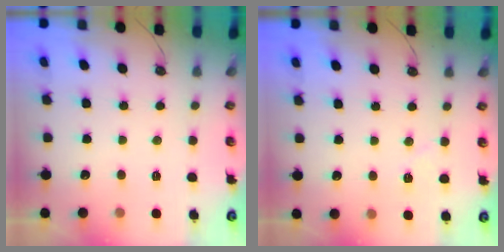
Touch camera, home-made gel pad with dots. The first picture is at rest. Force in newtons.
{"total": 3.9, "press": 3.9, "slide": 0.6}